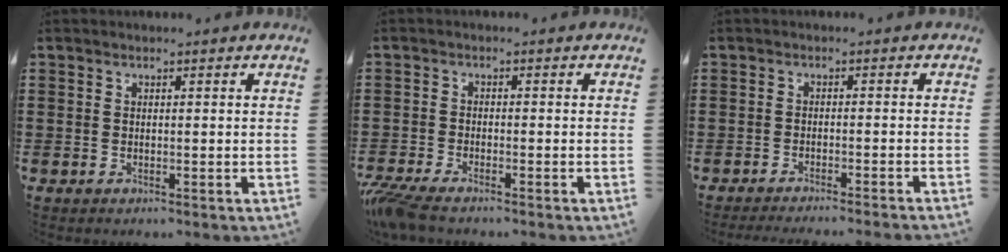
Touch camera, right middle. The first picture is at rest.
{"total": 3.5, "force": [-3.1, 0.2, 1.6], "torque": [-0.055, -0.016, -0.067]}
{"total": 1.9, "force": [-1.8, -0.5, 0.6], "torque": [-0.011, -0.001, -0.034]}